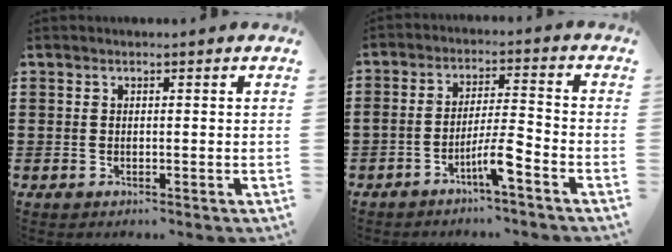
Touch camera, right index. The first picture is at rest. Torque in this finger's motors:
{"motor_torque": [2.14, 0.00, 0.67, 0.14]}